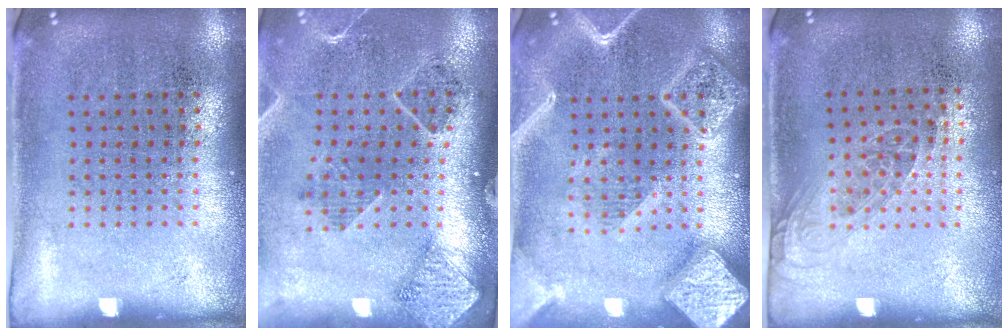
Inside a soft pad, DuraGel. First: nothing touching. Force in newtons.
{"total": 1.5, "press": 1.5, "slide": 0.2}
{"total": 3.9, "press": 3.9, "slide": 0.4}
{"total": 1.1, "press": 0.8, "slide": 0.7}